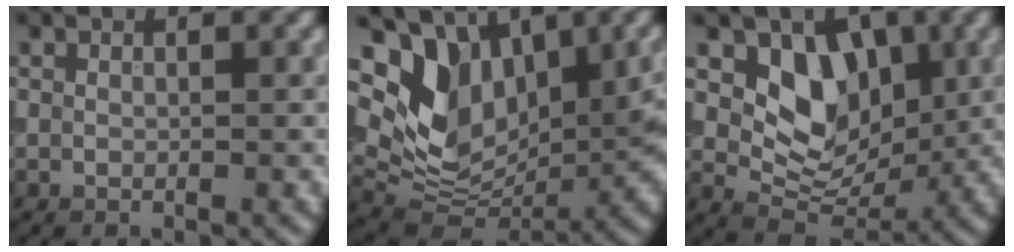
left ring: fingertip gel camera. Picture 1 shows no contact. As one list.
[{"total": 12.2, "force": [4.3, 7.8, 8.3], "torque": [-0.164, -0.002, 0.086]}, {"total": 5.6, "force": [1.7, 4.0, 3.5], "torque": [-0.048, -0.010, 0.027]}]